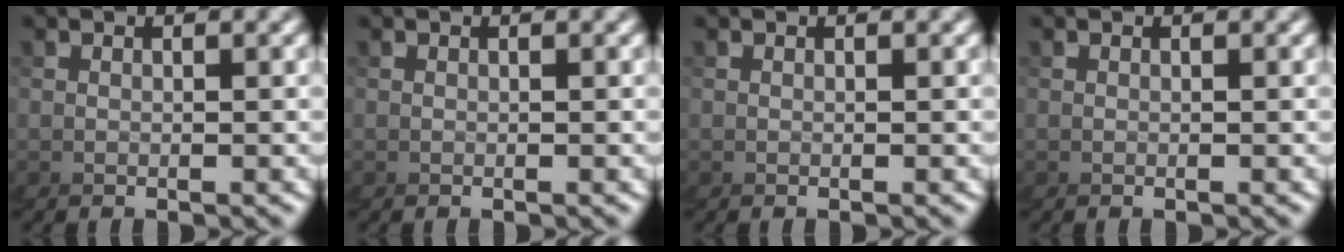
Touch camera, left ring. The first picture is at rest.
{"total": 0.0}
{"total": 0.0}
{"total": 0.0}